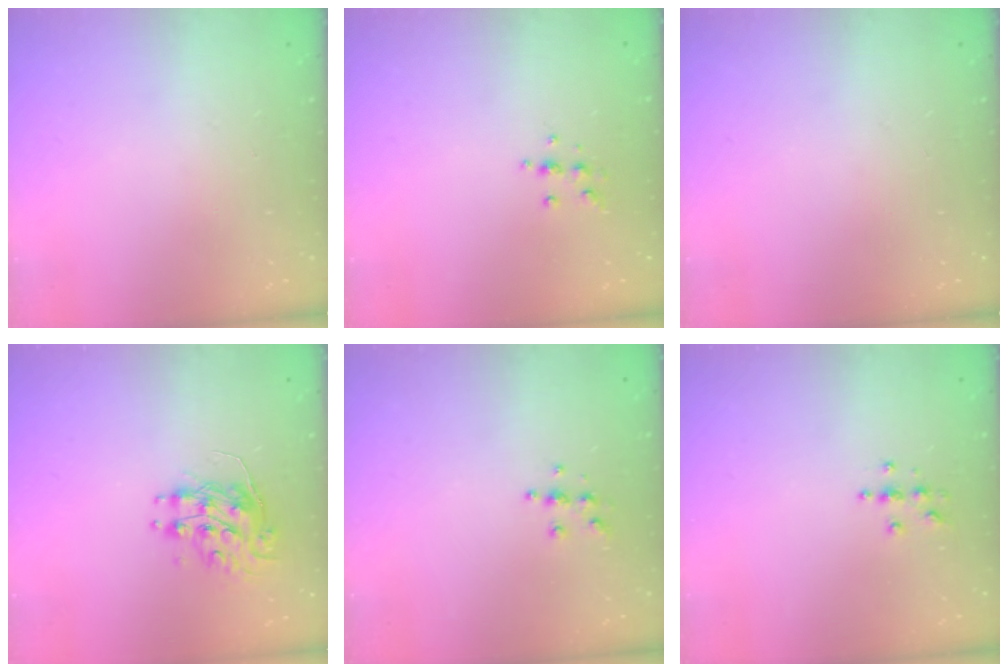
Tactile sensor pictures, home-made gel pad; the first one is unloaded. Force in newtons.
{"total": 6.2, "press": 6.1, "slide": 0.7}
{"total": 0.0}
{"total": 8.8, "press": 8.8, "slide": 0.3}
{"total": 5.5, "press": 5.5, "slide": 0.5}
{"total": 3.7, "press": 3.7, "slide": 0.4}